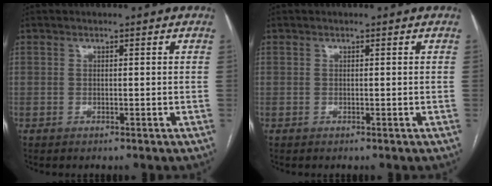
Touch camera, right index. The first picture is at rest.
{"total": 0.0}